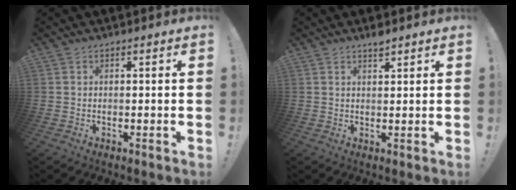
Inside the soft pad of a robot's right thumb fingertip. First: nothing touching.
{"total": 2.1, "force": [1.9, 0.2, 0.9], "torque": [-0.004, -0.013, 0.032]}